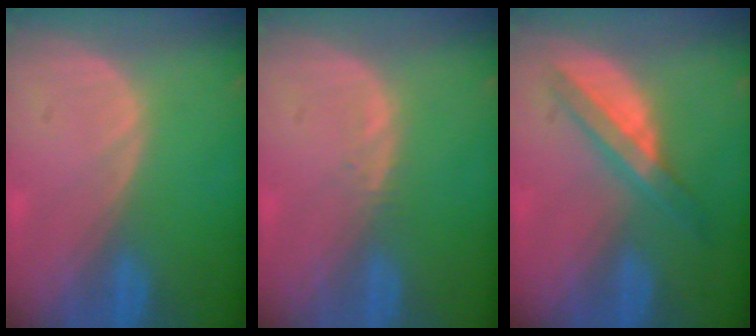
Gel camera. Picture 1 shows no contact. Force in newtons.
{"total": 0.7, "press": 0.7, "slide": 0.1}
{"total": 5.4, "press": 5.3, "slide": 1.3}